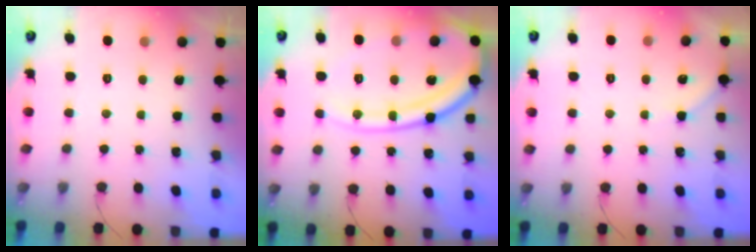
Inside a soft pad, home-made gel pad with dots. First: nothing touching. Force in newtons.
{"total": 19.4, "press": 19.3, "slide": 1.9}
{"total": 3.8, "press": 3.7, "slide": 0.6}